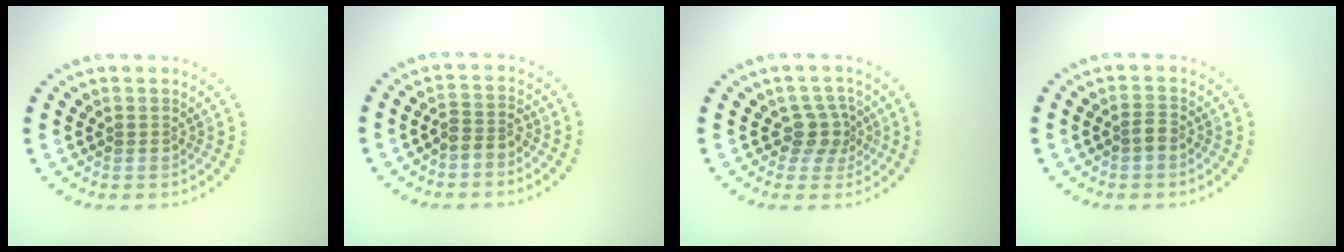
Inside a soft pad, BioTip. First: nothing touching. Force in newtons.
{"total": 1.8, "press": 1.5, "slide": 1.0}
{"total": 2.6, "press": 2.0, "slide": 1.7}
{"total": 1.3, "press": 1.1, "slide": 0.7}